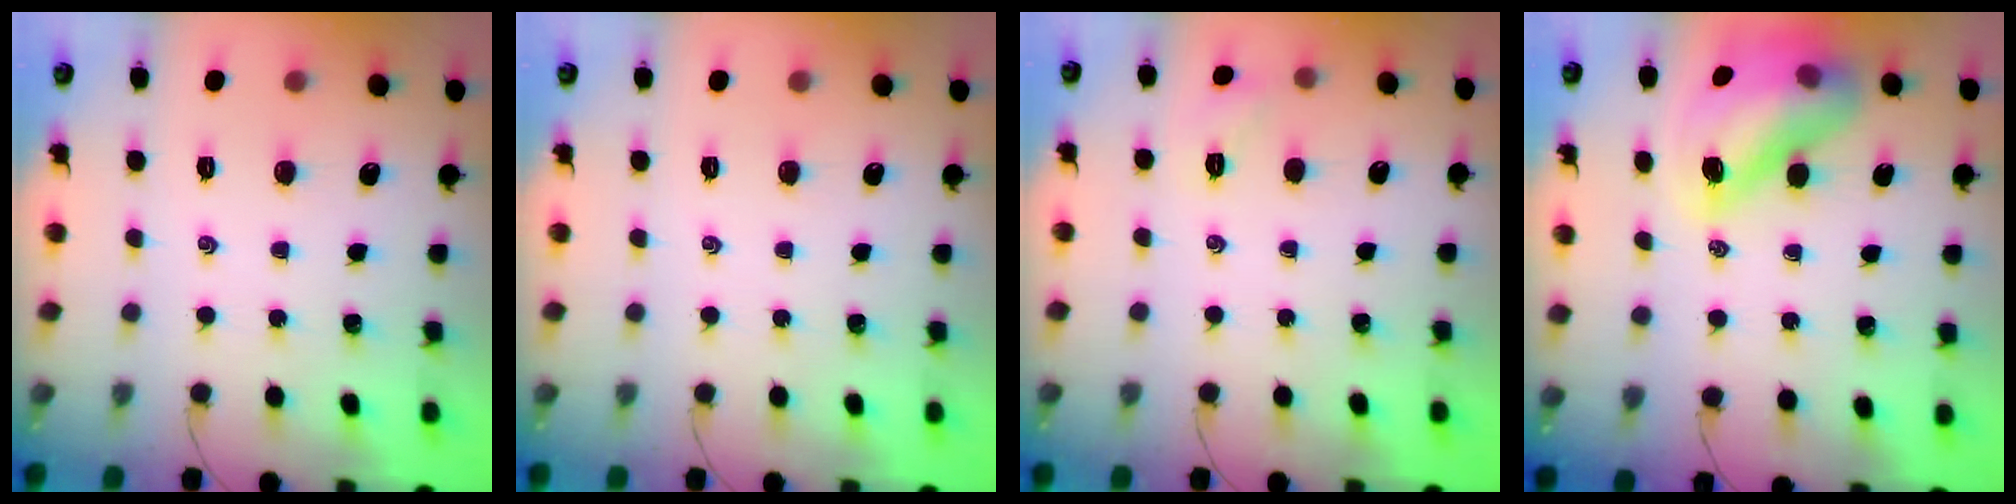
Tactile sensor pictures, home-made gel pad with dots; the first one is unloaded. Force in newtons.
{"total": 0.0}
{"total": 4.9, "press": 4.7, "slide": 1.5}
{"total": 16.0, "press": 15.4, "slide": 4.3}